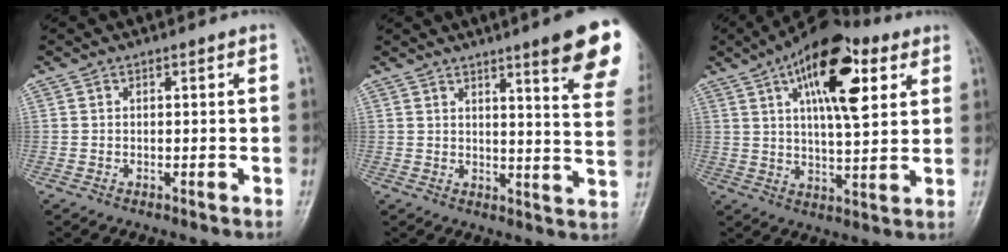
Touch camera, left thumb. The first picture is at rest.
{"total": 14.9, "force": [9.2, 1.5, 11.7], "torque": [-0.120, -0.047, 0.102]}
{"total": 17.3, "force": [7.2, 6.9, 14.1], "torque": [-0.196, -0.010, 0.108]}